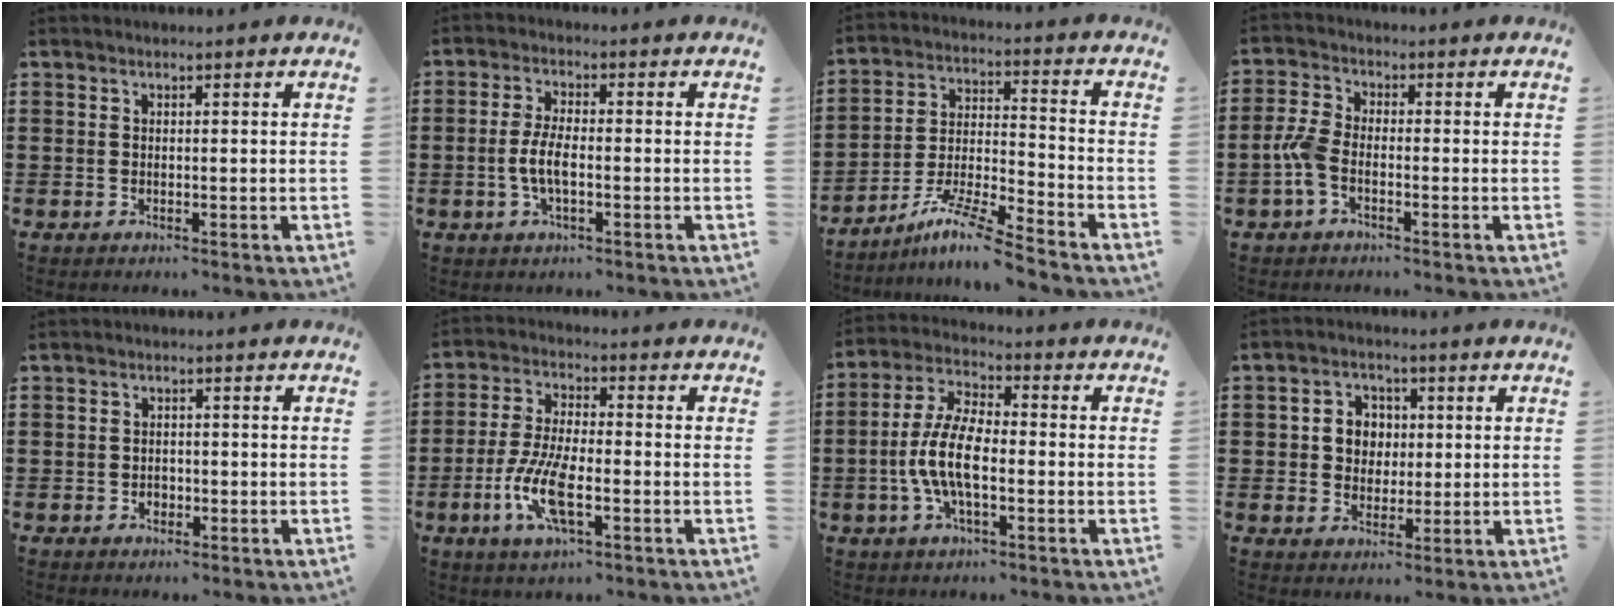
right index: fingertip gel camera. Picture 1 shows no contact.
{"total": 4.4, "force": [-1.1, 1.4, 4.0], "torque": [-0.091, -0.003, -0.027]}
{"total": 9.3, "force": [-7.6, 0.5, 5.4], "torque": [-0.107, 0.005, -0.149]}
{"total": 4.3, "force": [-1.6, 1.9, 3.5], "torque": [-0.089, -0.003, -0.037]}
{"total": 1.4, "force": [-0.6, 1.2, 0.4], "torque": [-0.010, 0.001, -0.014]}
{"total": 8.8, "force": [-3.1, 3.0, 7.7], "torque": [-0.180, -0.018, -0.061]}
{"total": 8.9, "force": [-2.1, 3.6, 7.9], "torque": [-0.189, -0.011, -0.048]}
{"total": 4.9, "force": [0.4, 4.5, 1.8], "torque": [-0.046, 0.012, 0.002]}